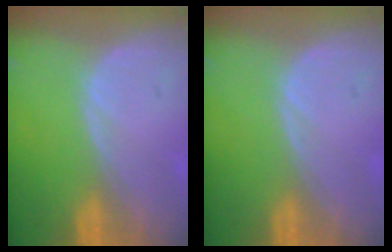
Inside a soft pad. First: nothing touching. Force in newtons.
{"total": 0.0}